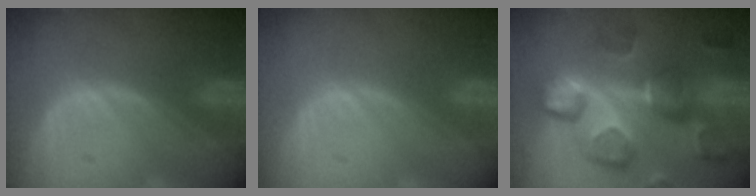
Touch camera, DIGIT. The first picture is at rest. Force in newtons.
{"total": 0.0}
{"total": 13.0, "press": 11.3, "slide": 6.5}